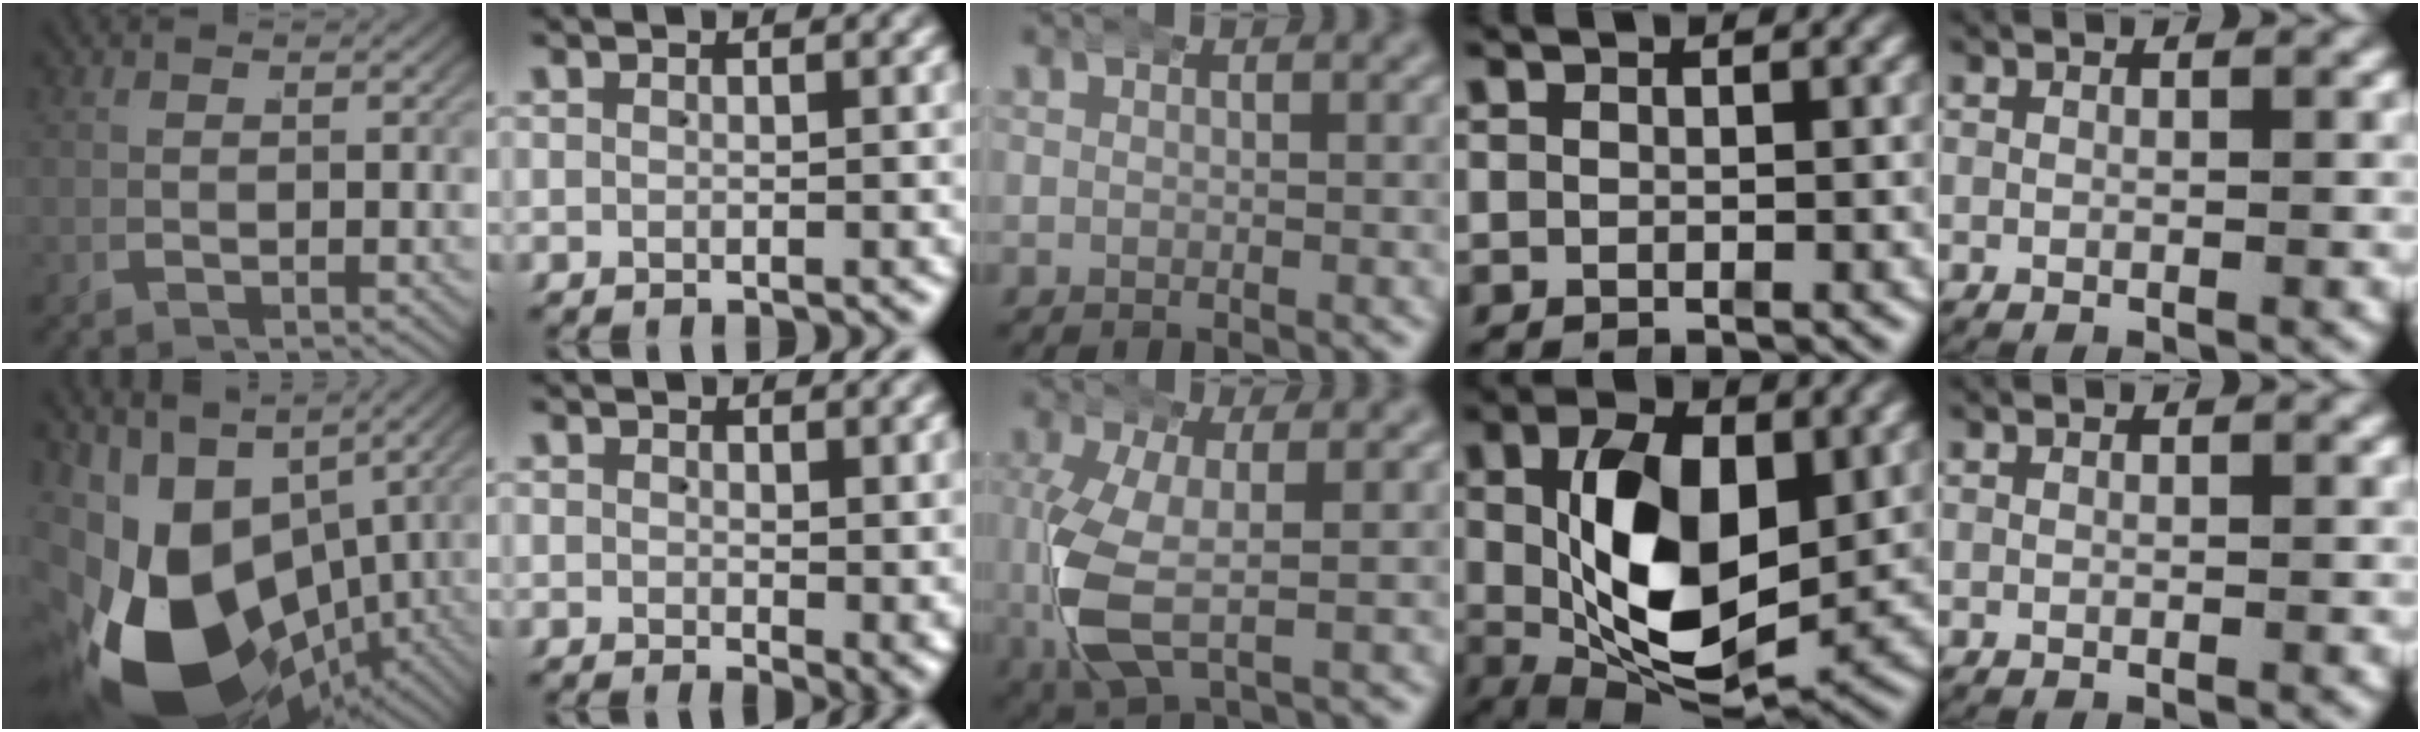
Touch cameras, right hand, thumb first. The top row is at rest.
{"thumb": {"total": 19.1, "force": [-5.2, 11.9, 14.0], "torque": [-0.260, -0.059, -0.052]}, "index": {"total": 1.8, "force": [0.3, 0.7, 1.7], "torque": [-0.011, -0.007, 0.008]}, "middle": {"total": 6.9, "force": [-1.0, 3.9, 5.5], "torque": [-0.145, -0.016, -0.002]}, "ring": {"total": 13.1, "force": [-0.1, 7.4, 10.8], "torque": [-0.186, -0.032, 0.015]}}